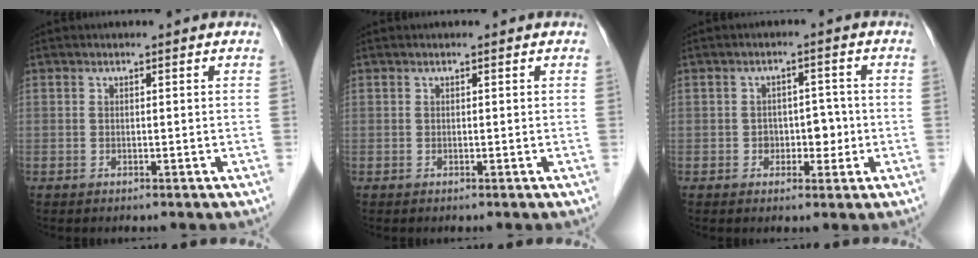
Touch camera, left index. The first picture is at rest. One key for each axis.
{"total": 0.0}
{"total": 3.7, "fx": -0.8, "fy": 2.6, "fz": 2.6, "tx": -0.031, "ty": 0.013, "tz": -0.007}